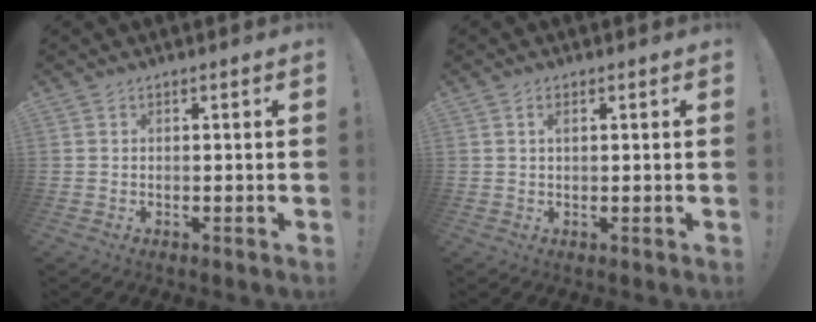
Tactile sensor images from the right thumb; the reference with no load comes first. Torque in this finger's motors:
{"motor_torque": [-0.12, -0.25, -0.10, 0.13, 0.01]}